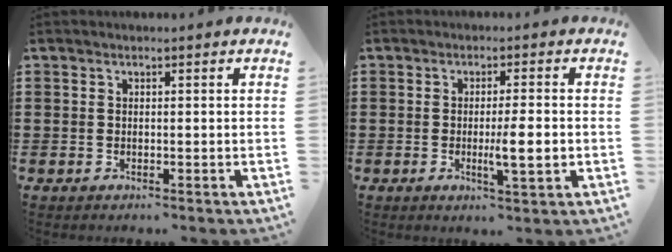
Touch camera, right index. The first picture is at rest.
{"total": 5.1, "force": [-0.8, 0.5, 5.1], "torque": [-0.085, -0.005, -0.014]}